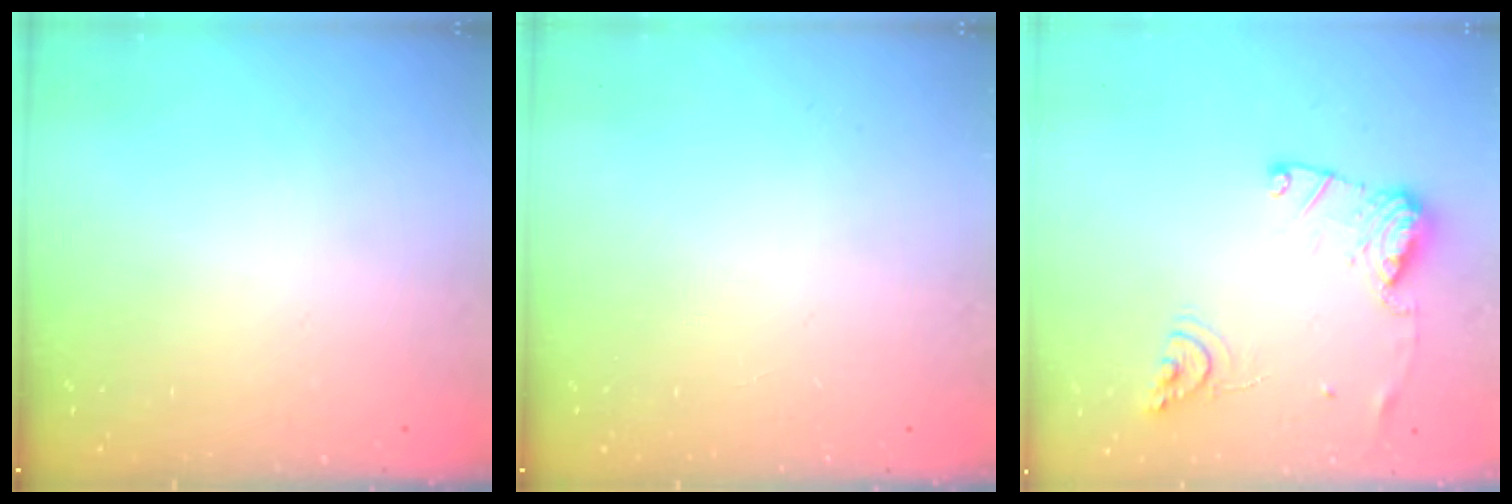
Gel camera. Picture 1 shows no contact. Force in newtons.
{"total": 0.0}
{"total": 12.9, "press": 12.8, "slide": 1.5}